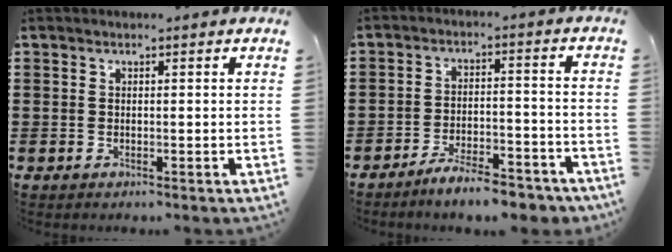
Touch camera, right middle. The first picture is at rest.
{"total": 7.1, "force": [-6.5, 0.5, 2.8], "torque": [-0.051, 0.002, -0.122]}